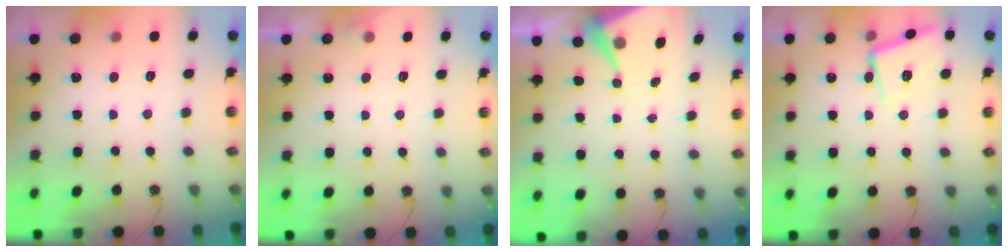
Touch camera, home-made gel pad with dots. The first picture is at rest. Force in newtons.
{"total": 4.7, "press": 4.6, "slide": 0.7}
{"total": 7.8, "press": 7.7, "slide": 0.7}
{"total": 12.2, "press": 12.1, "slide": 1.0}